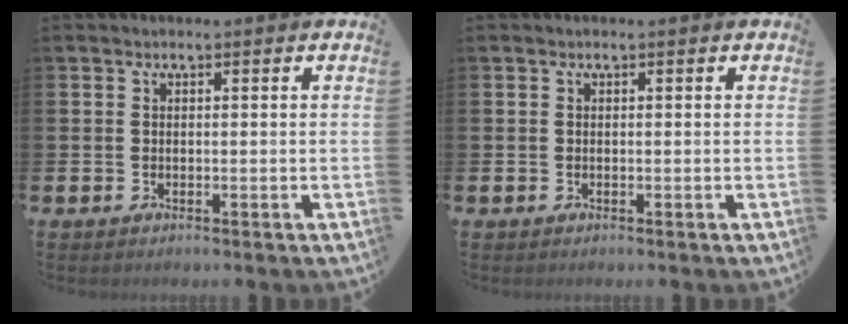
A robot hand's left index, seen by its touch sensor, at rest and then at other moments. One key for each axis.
{"total": 0.0}